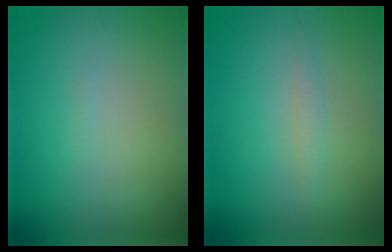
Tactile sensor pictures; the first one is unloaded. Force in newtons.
{"total": 0.9, "press": 0.9, "slide": 0.0}